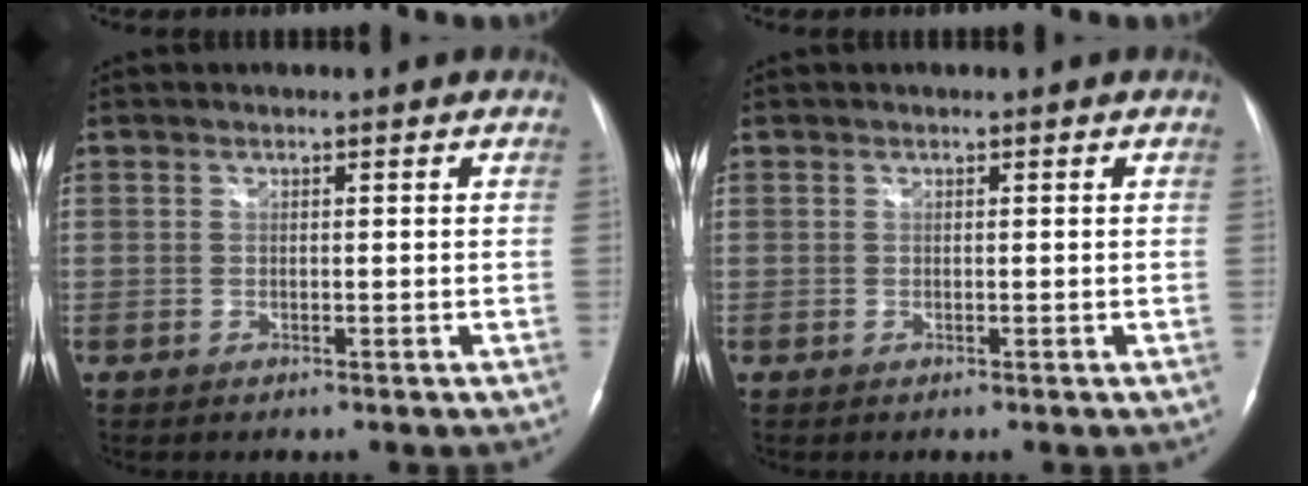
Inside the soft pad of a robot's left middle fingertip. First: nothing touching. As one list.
[{"total": 0.0}]